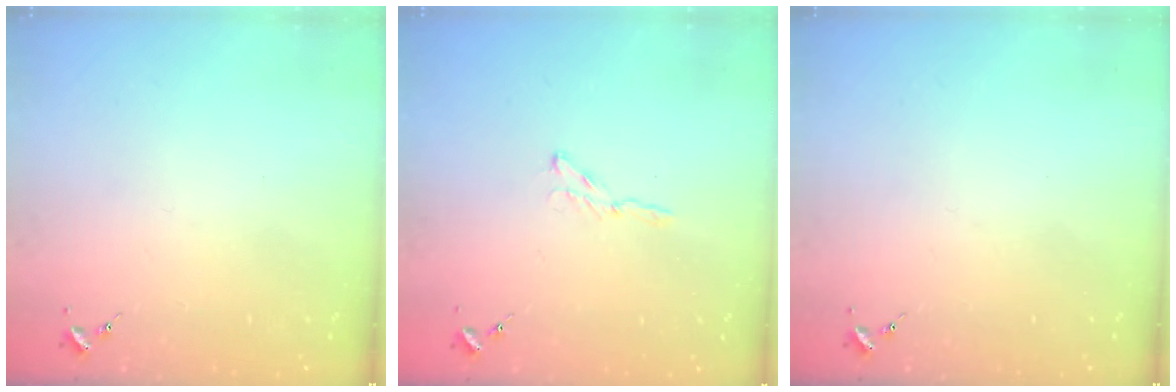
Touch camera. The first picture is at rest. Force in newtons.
{"total": 3.9, "press": 3.8, "slide": 0.5}
{"total": 0.0}